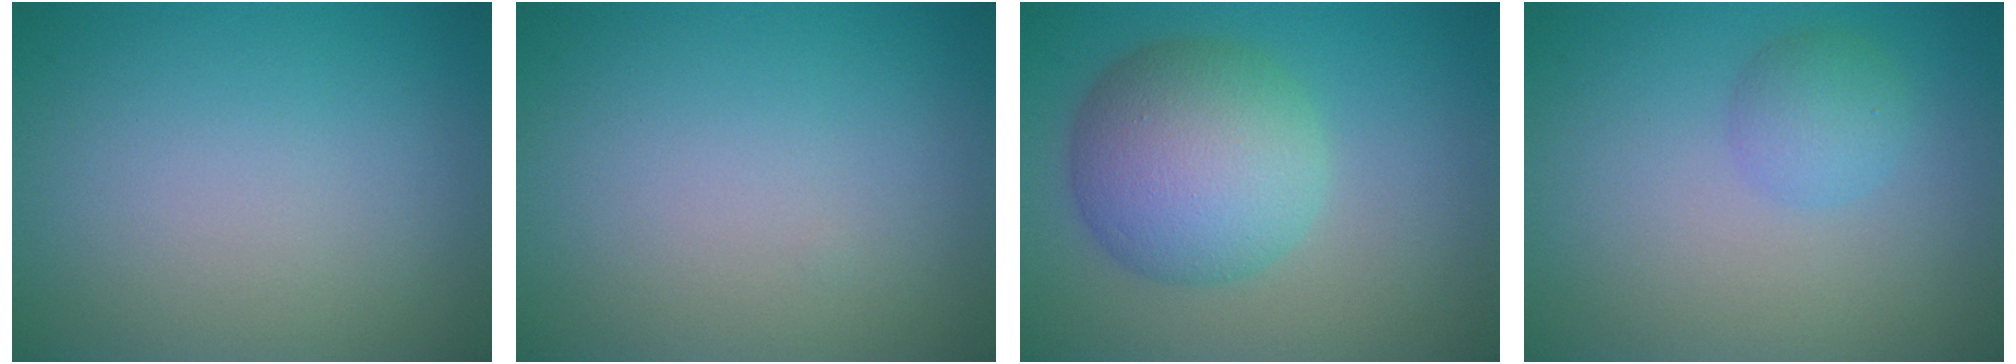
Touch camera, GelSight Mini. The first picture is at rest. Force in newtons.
{"total": 0.0}
{"total": 8.0, "press": 8.0, "slide": 0.2}
{"total": 2.1, "press": 2.1, "slide": 0.1}